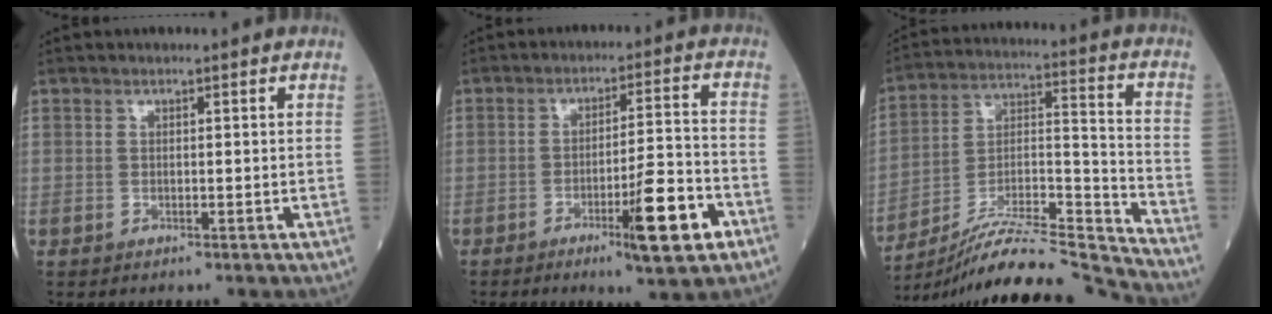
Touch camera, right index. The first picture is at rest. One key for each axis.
{"total": 9.8, "fx": -4.7, "fy": 0.6, "fz": 8.6, "tx": -0.129, "ty": -0.008, "tz": -0.067}
{"total": 20.3, "fx": -19.4, "fy": -2.0, "fz": 5.4, "tx": -0.102, "ty": 0.016, "tz": -0.323}